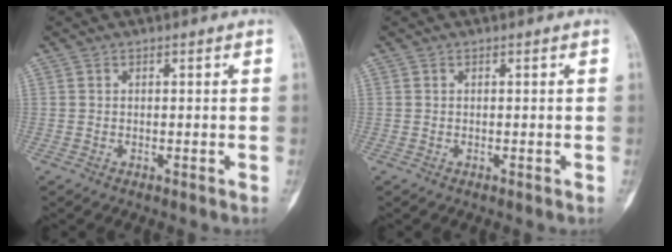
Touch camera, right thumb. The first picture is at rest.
{"total": 0.0}